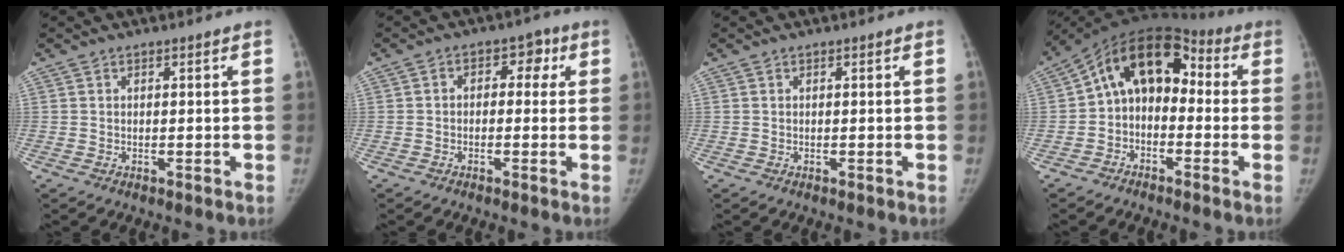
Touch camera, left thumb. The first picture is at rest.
{"total": 4.5, "force": [0.5, 3.4, 2.9], "torque": [-0.003, 0.015, -0.004]}
{"total": 0.0}
{"total": 12.4, "force": [-0.2, 8.8, 8.7], "torque": [-0.105, 0.057, -0.023]}